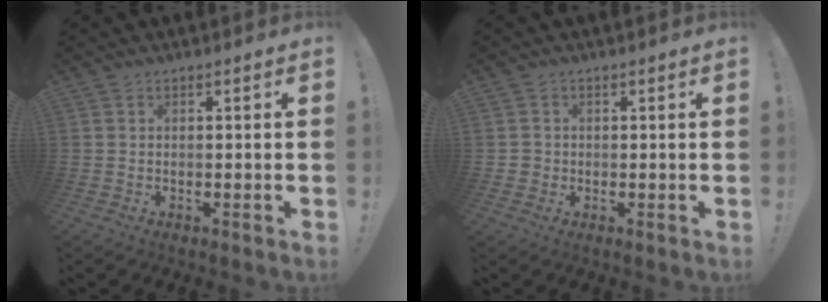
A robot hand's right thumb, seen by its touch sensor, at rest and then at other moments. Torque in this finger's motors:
{"motor_torque": [0.03, -0.16, 0.15, -0.02, -0.01]}